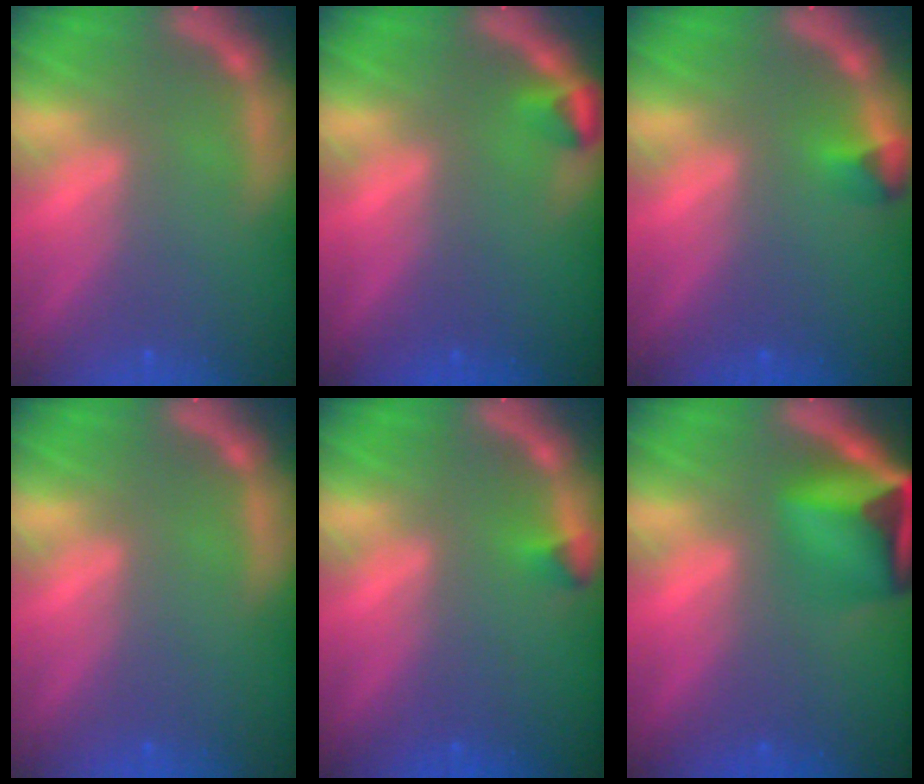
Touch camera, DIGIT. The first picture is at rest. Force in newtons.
{"total": 1.5}
{"total": 1.4}
{"total": 0.0}
{"total": 0.9}
{"total": 8.4}